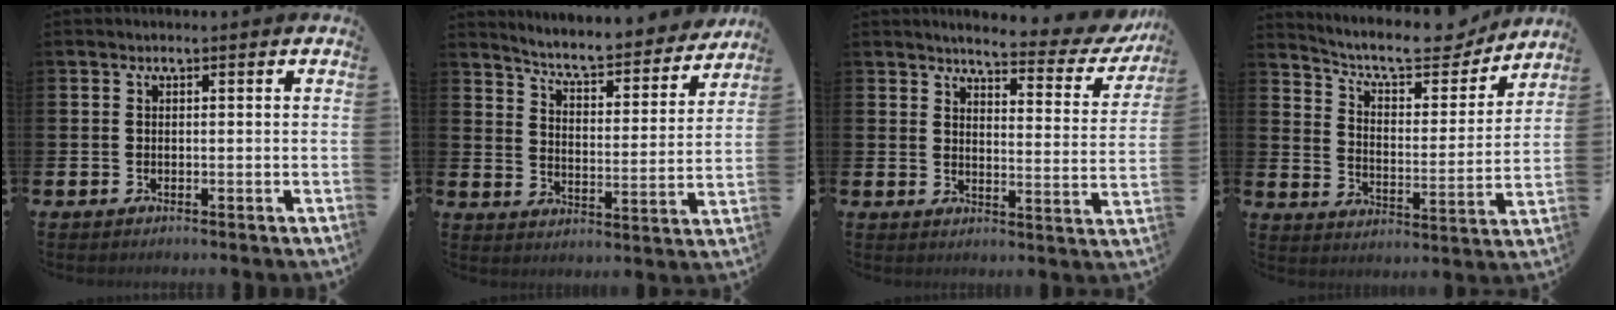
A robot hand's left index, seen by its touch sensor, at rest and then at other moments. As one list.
[{"total": 6.6, "force": [6.3, 0.7, 1.9], "torque": [-0.063, -0.052, 0.103]}, {"total": 4.3, "force": [4.0, 0.8, 1.5], "torque": [-0.037, -0.034, 0.059]}, {"total": 9.6, "force": [8.7, 2.5, 3.4], "torque": [-0.085, -0.059, 0.146]}]